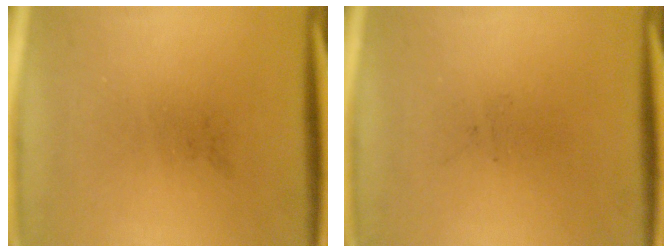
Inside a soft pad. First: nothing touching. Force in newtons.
{"total": 0.0}